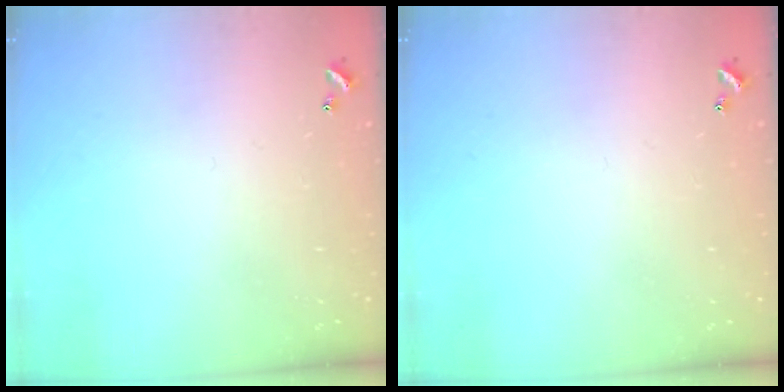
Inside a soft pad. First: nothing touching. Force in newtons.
{"total": 0.0}